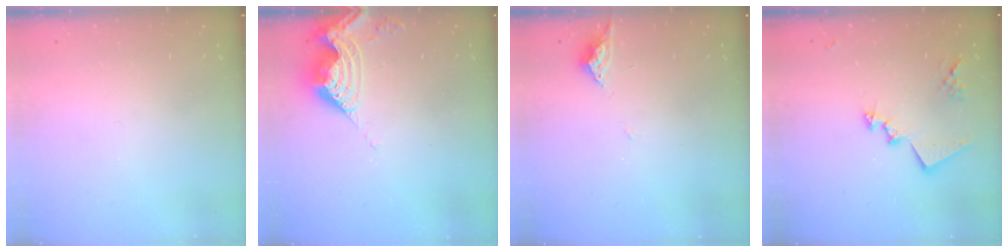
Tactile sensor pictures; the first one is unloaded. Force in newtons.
{"total": 9.9, "press": 9.8, "slide": 1.2}
{"total": 4.3, "press": 4.2, "slide": 0.6}
{"total": 15.3, "press": 15.3, "slide": 0.9}